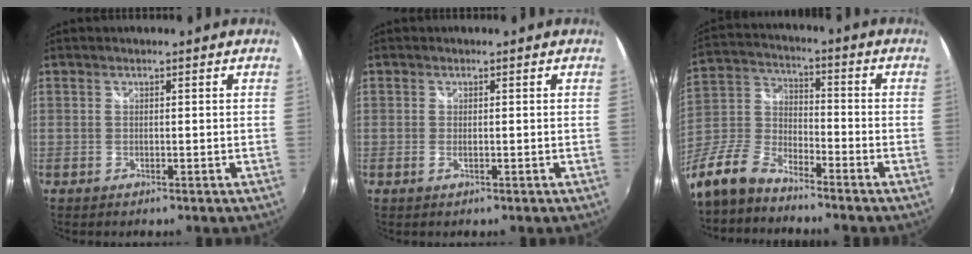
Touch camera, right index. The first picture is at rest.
{"total": 0.8, "force": [-0.1, 0.3, 0.7], "torque": [-0.015, 0.001, -0.001]}
{"total": 12.5, "force": [-9.4, 5.1, 6.5], "torque": [-0.160, 0.003, -0.193]}